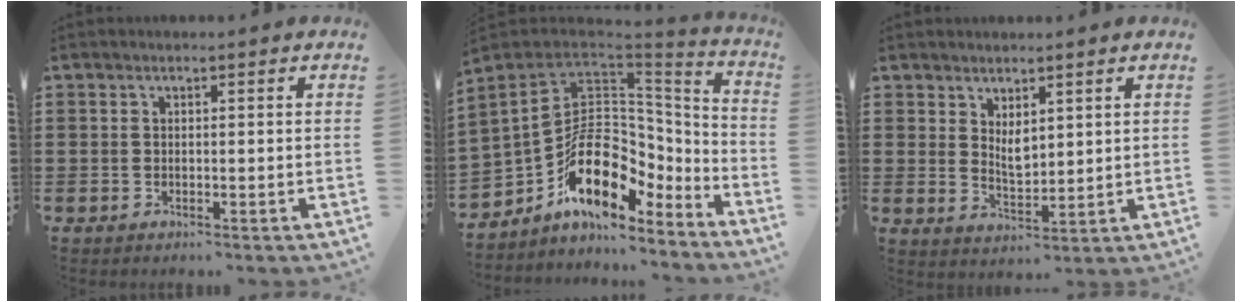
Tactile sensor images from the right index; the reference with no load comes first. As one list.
[{"total": 14.0, "force": [-4.1, 9.2, 9.7], "torque": [-0.187, -0.004, -0.076]}, {"total": 3.0, "force": [1.9, 1.3, 2.0], "torque": [-0.034, -0.007, 0.033]}]